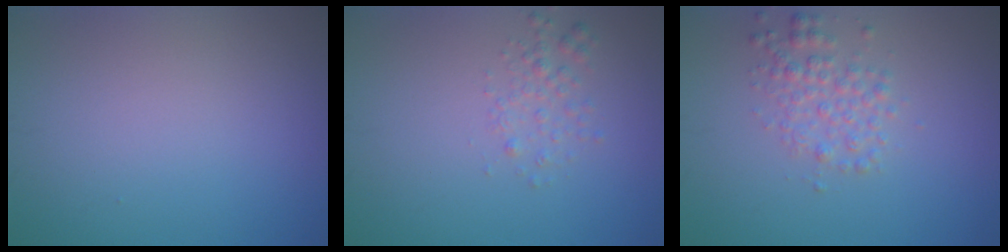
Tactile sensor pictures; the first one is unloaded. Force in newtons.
{"total": 1.6, "press": 1.6, "slide": 0.1}
{"total": 2.5, "press": 2.5, "slide": 0.0}